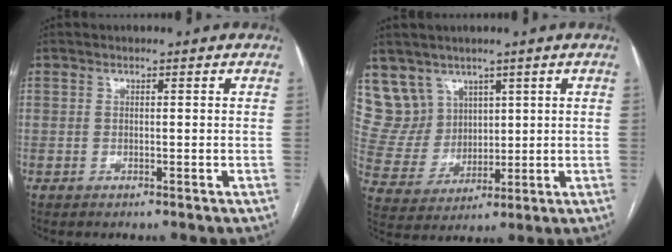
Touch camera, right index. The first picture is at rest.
{"total": 8.4, "force": [5.6, 6.3, 0.3], "torque": [-0.016, 0.029, 0.129]}